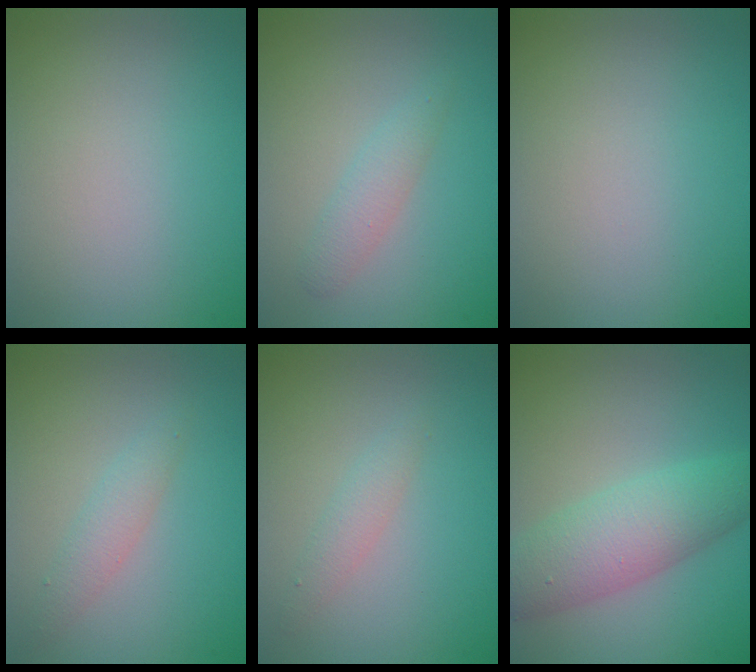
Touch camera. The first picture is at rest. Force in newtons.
{"total": 1.8, "press": 1.8, "slide": 0.0}
{"total": 0.0}
{"total": 1.7, "press": 1.7, "slide": 0.1}
{"total": 1.3, "press": 1.3, "slide": 0.0}
{"total": 5.4, "press": 5.4, "slide": 0.1}